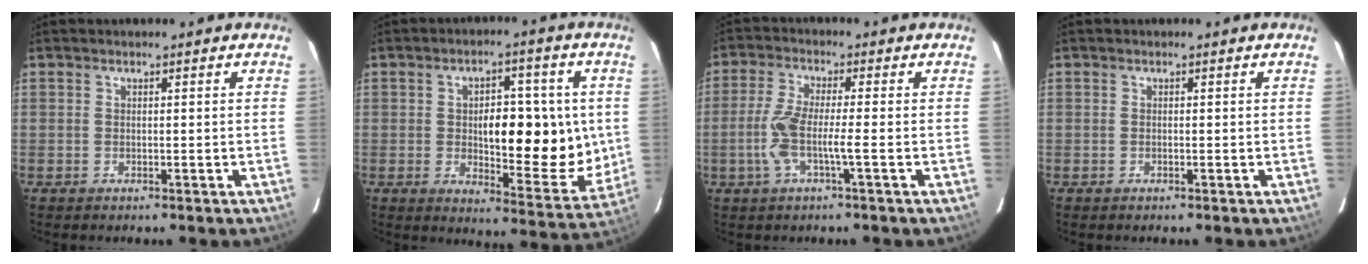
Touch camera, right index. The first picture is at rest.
{"total": 15.0, "force": [0.5, 5.9, 13.8], "torque": [-0.177, 0.002, 0.019]}
{"total": 6.1, "force": [-1.5, 0.2, 5.9], "torque": [-0.129, 0.003, -0.033]}
{"total": 0.0}